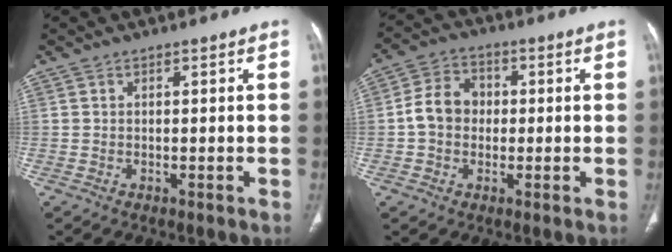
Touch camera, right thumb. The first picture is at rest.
{"total": 7.4, "force": [-0.3, 6.2, 4.2], "torque": [-0.059, 0.021, -0.015]}